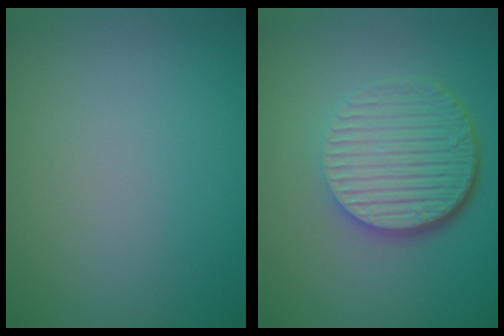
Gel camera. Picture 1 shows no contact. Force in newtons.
{"total": 6.6, "press": 4.4, "slide": 5.0}